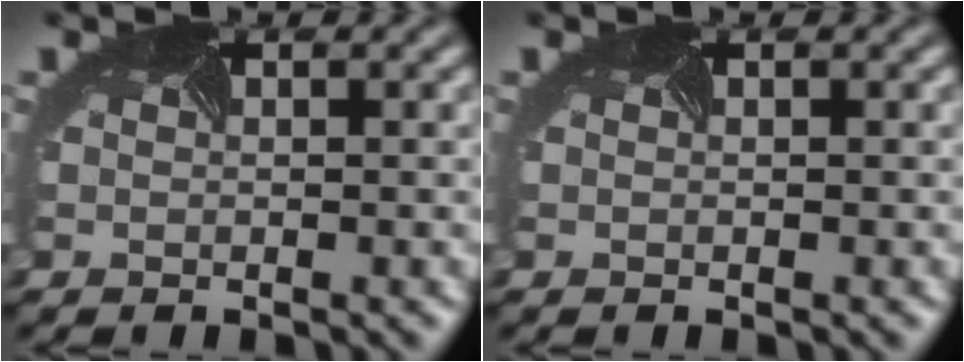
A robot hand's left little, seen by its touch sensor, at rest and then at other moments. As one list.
[{"total": 0.0}]